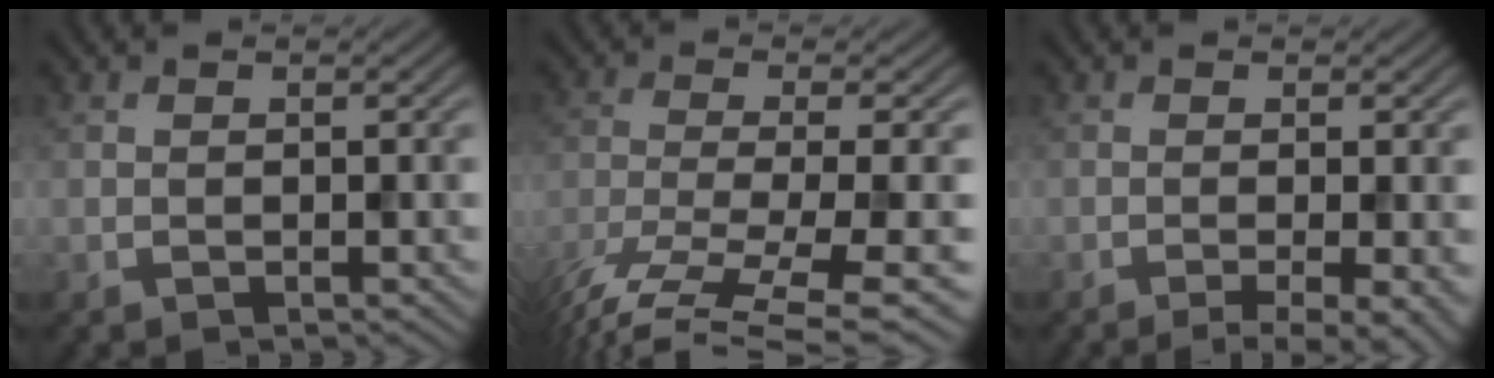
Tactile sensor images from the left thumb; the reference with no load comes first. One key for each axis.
{"total": 10.5, "fx": -6.4, "fy": 2.4, "fz": 8.0, "tx": -0.166, "ty": -0.021, "tz": -0.102}
{"total": 5.0, "fx": -2.1, "fy": 1.0, "fz": 4.4, "tx": -0.058, "ty": -0.002, "tz": -0.033}